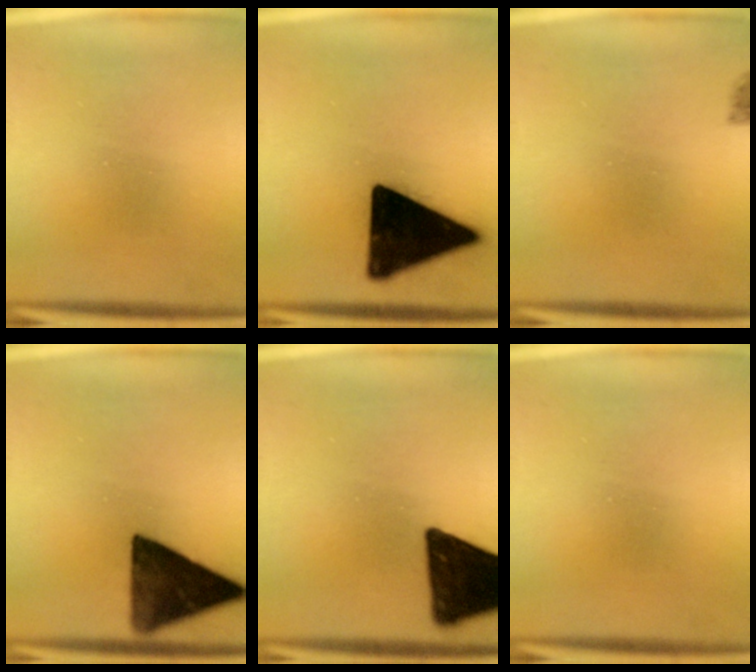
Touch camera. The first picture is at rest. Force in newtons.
{"total": 19.0}
{"total": 1.8}
{"total": 13.4}
{"total": 16.3}
{"total": 0.0}